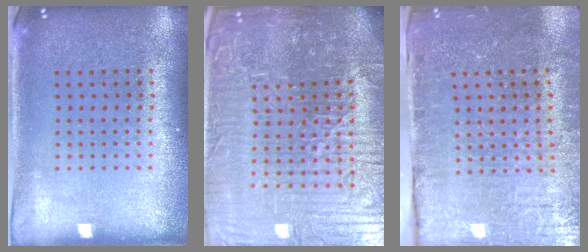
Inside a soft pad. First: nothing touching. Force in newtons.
{"total": 7.4, "press": 6.7, "slide": 3.1}
{"total": 4.1, "press": 4.1, "slide": 0.5}